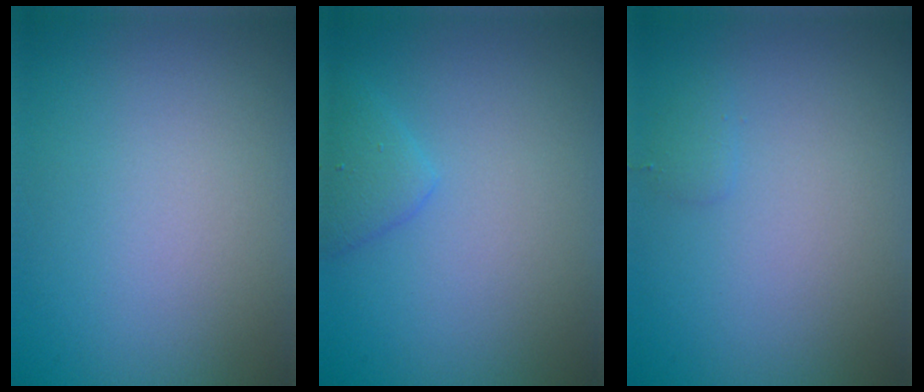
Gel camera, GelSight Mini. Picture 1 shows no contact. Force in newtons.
{"total": 1.7, "press": 1.7, "slide": 0.1}
{"total": 0.7, "press": 0.7, "slide": 0.1}